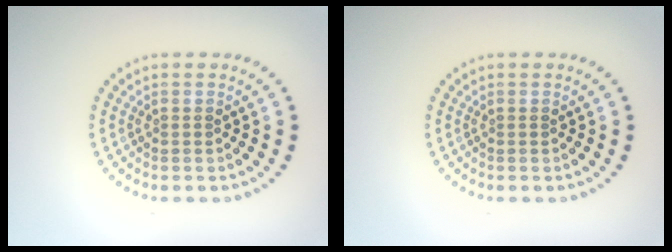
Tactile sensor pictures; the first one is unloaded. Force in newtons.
{"total": 0.0}